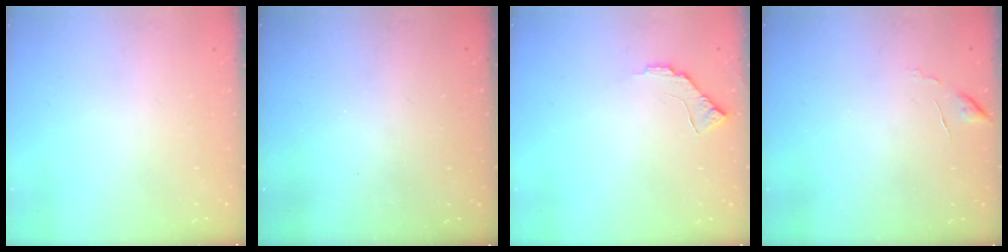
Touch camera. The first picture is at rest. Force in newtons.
{"total": 3.0, "press": 3.0, "slide": 0.3}
{"total": 7.2, "press": 7.1, "slide": 0.9}
{"total": 6.4, "press": 6.4, "slide": 0.5}